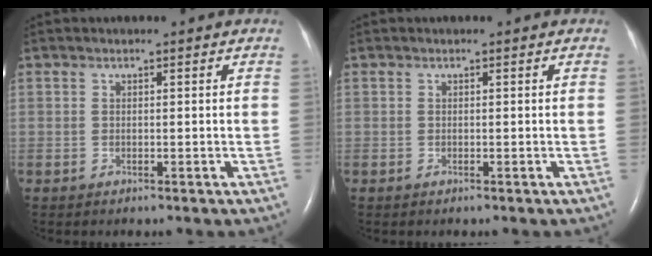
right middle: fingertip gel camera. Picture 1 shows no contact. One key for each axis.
{"total": 0.0}